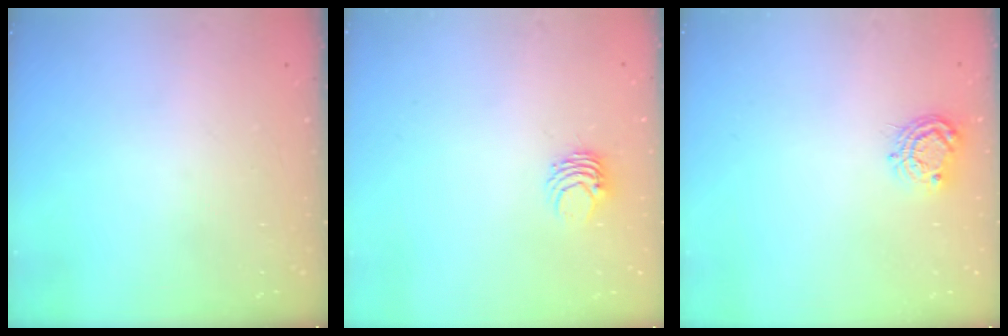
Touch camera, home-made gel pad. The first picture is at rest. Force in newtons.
{"total": 4.0, "press": 3.9, "slide": 0.4}
{"total": 7.6, "press": 7.6, "slide": 0.5}